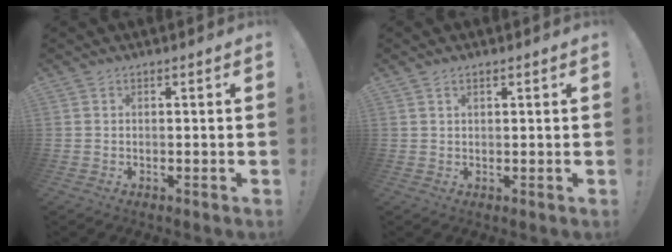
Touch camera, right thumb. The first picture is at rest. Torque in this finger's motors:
{"motor_torque": [-0.03, 0.08, 0.00, 0.01, 0.05]}